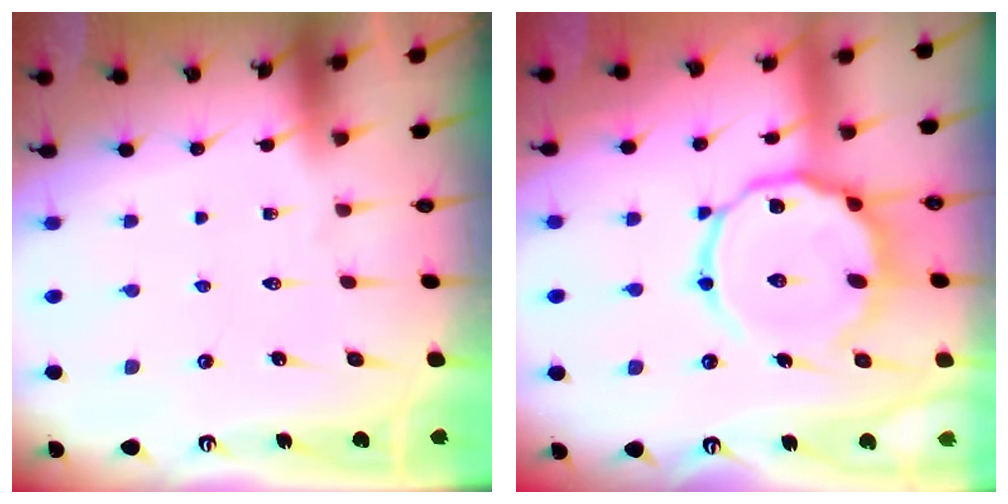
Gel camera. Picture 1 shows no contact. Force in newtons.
{"total": 14.2, "press": 14.2, "slide": 1.2}